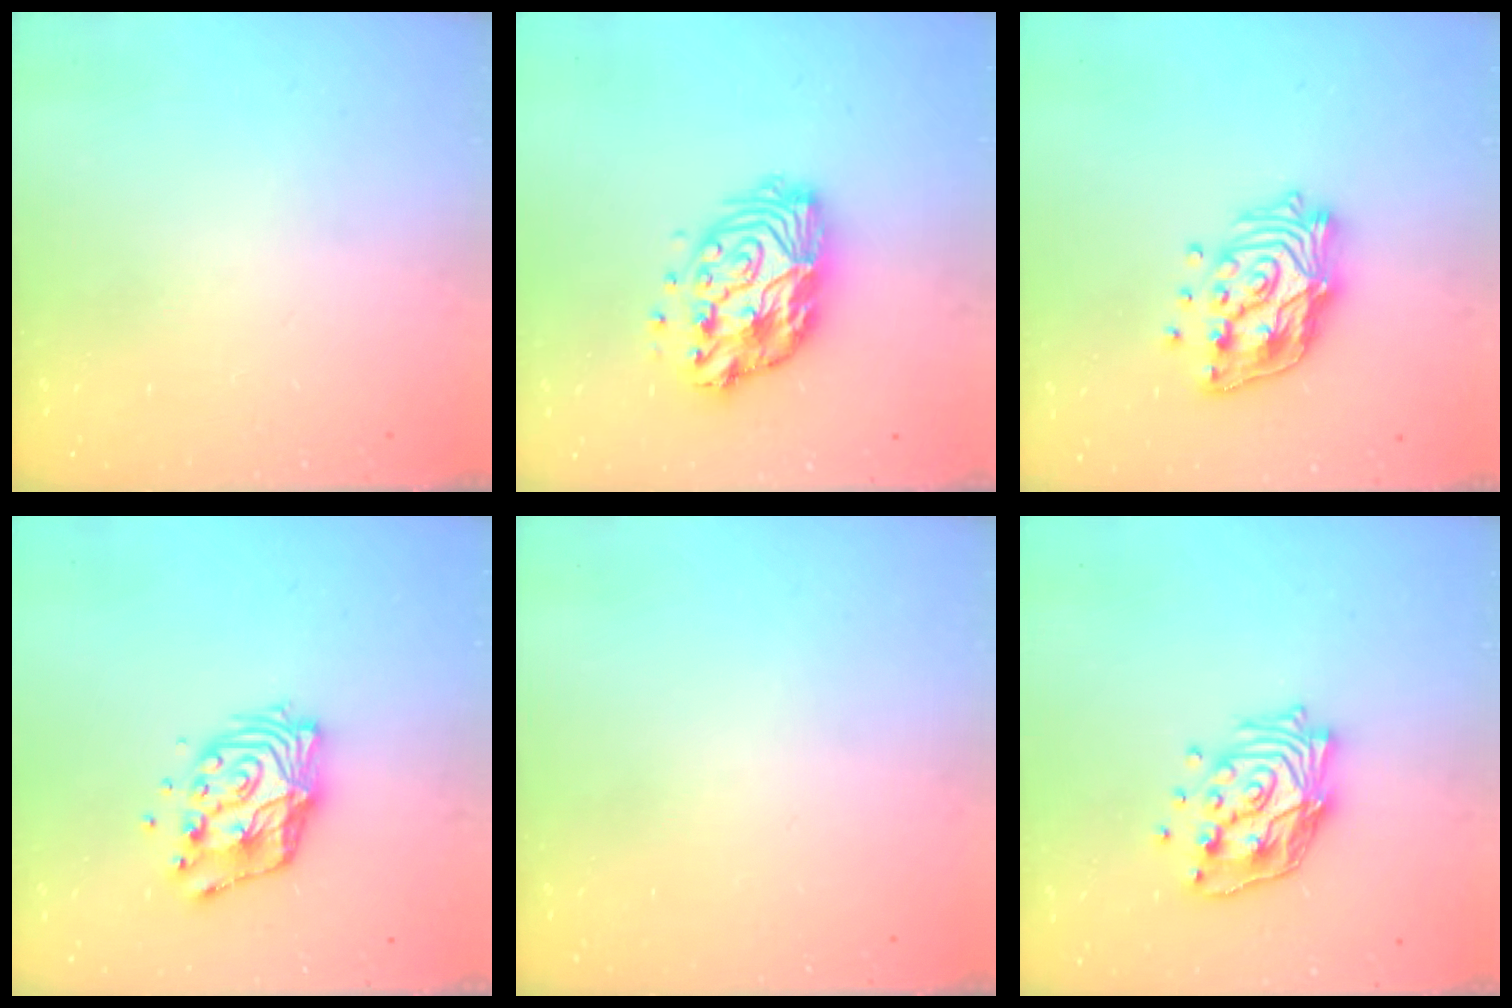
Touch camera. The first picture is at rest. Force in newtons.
{"total": 14.6, "press": 14.5, "slide": 1.1}
{"total": 15.1, "press": 15.1, "slide": 1.2}
{"total": 12.3, "press": 12.3, "slide": 1.1}
{"total": 0.0}
{"total": 14.9, "press": 14.8, "slide": 1.1}